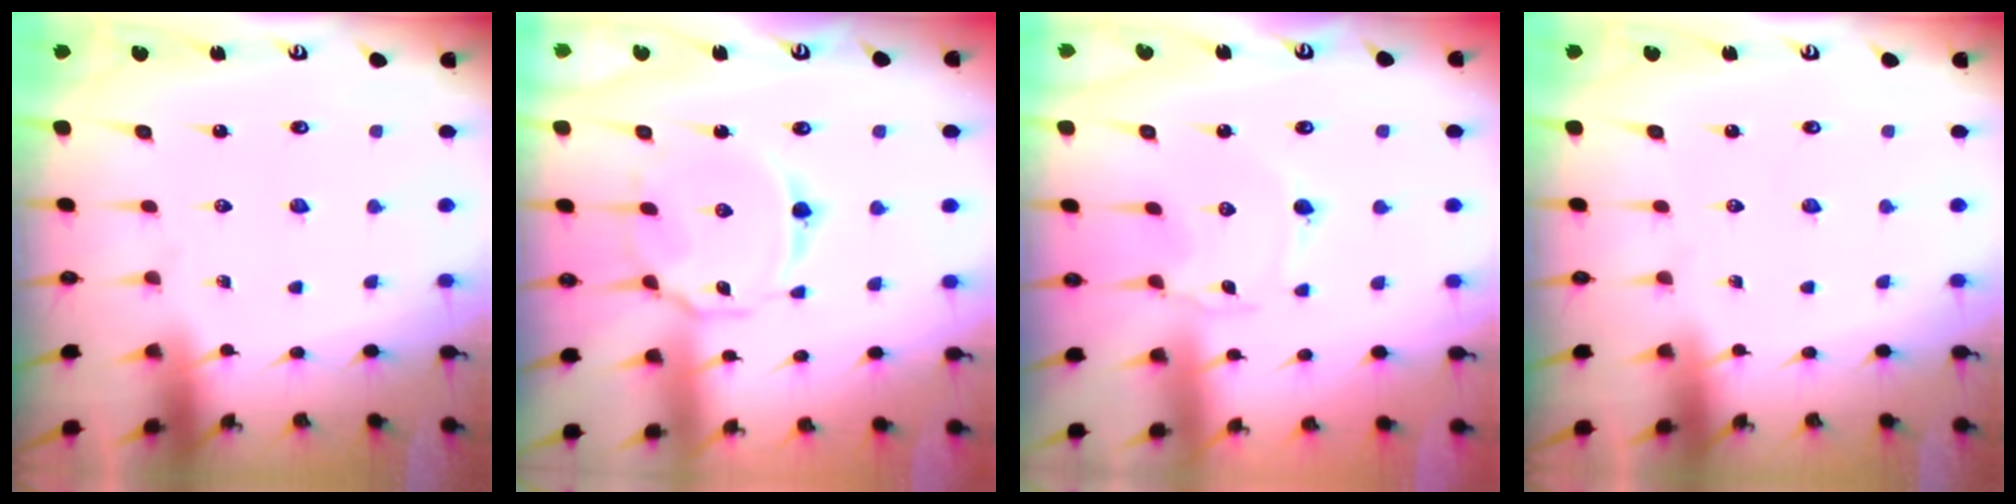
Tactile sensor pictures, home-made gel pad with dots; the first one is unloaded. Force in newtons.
{"total": 8.8, "press": 8.8, "slide": 0.7}
{"total": 1.3, "press": 1.3, "slide": 0.2}
{"total": 0.0}